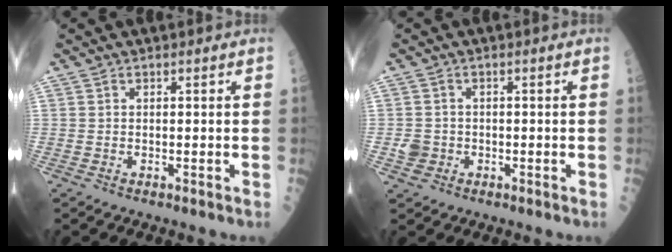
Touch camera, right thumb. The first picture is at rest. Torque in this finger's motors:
{"motor_torque": [-0.02, -0.02, 0.10, 0.05, 0.00]}